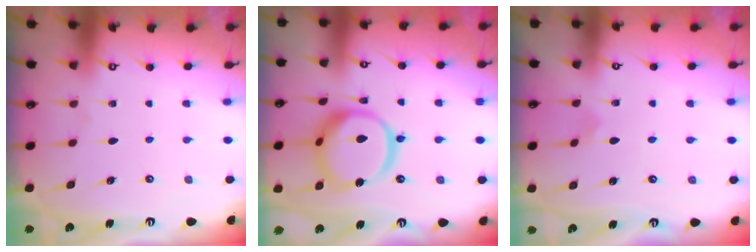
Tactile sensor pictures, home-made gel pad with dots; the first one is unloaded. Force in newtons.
{"total": 16.2, "press": 16.1, "slide": 1.7}
{"total": 3.0, "press": 3.0, "slide": 0.2}